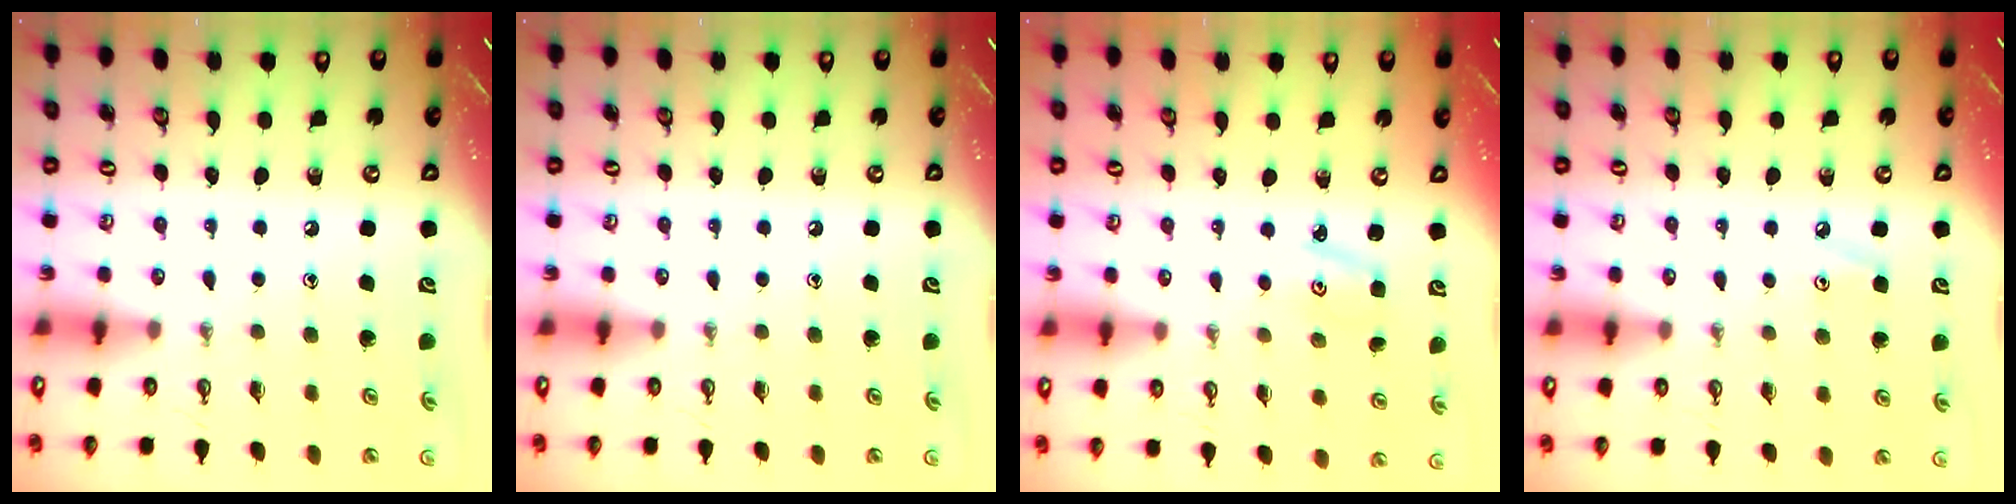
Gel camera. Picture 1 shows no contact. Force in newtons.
{"total": 0.0}
{"total": 2.9, "press": 2.9, "slide": 0.3}
{"total": 3.6, "press": 3.6, "slide": 0.5}